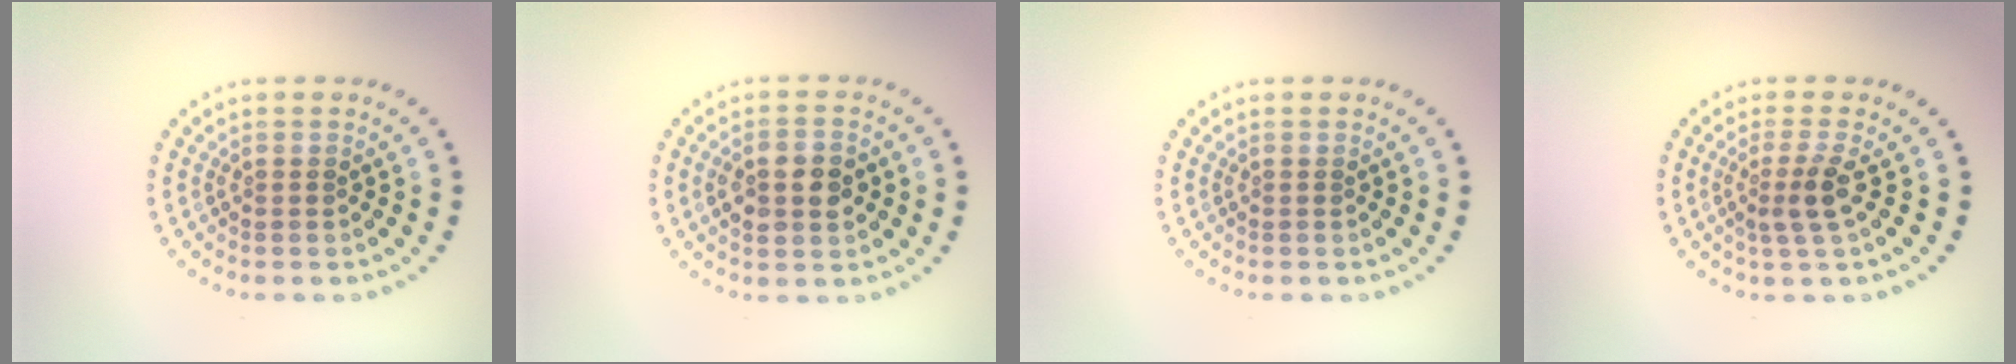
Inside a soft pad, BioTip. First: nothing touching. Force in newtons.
{"total": 3.8, "press": 3.8, "slide": 0.2}
{"total": 0.0}
{"total": 2.4, "press": 1.8, "slide": 1.6}